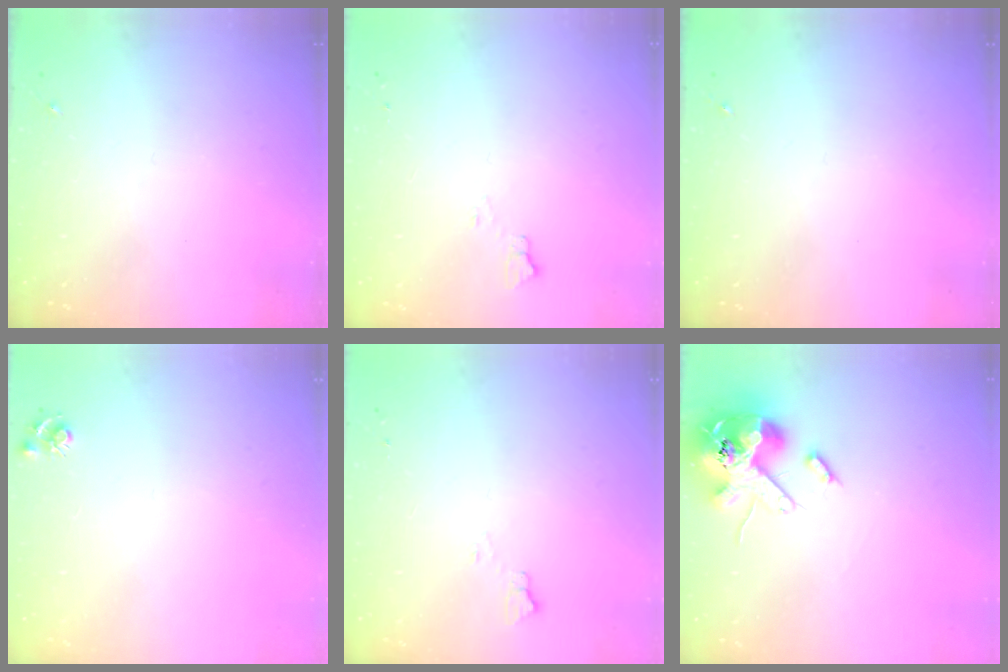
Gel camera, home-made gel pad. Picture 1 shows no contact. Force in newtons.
{"total": 4.6, "press": 4.5, "slide": 0.6}
{"total": 0.0}
{"total": 4.8, "press": 4.7, "slide": 0.7}
{"total": 4.6, "press": 4.5, "slide": 0.6}
{"total": 15.3, "press": 15.1, "slide": 2.5}